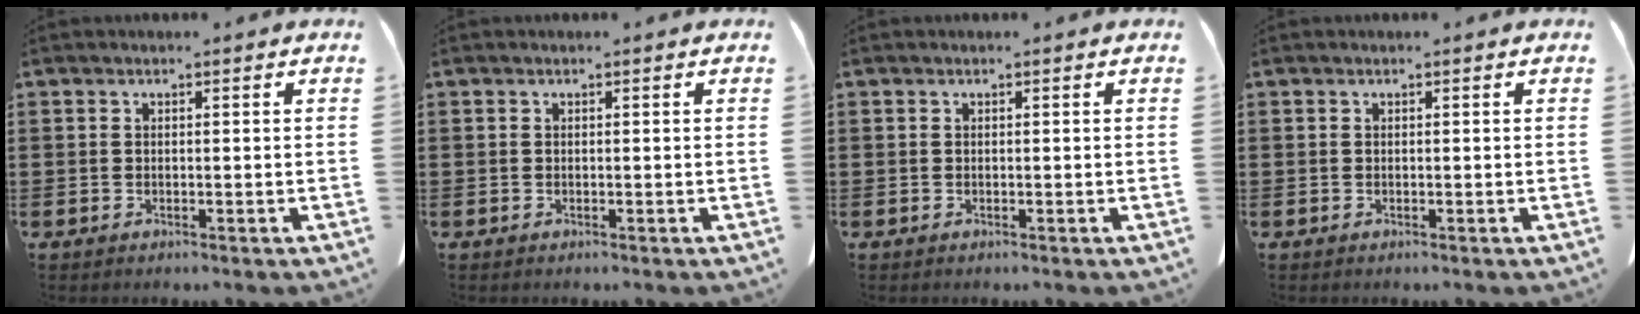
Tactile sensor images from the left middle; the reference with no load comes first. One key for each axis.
{"total": 0.0}
{"total": 0.0}
{"total": 0.0}